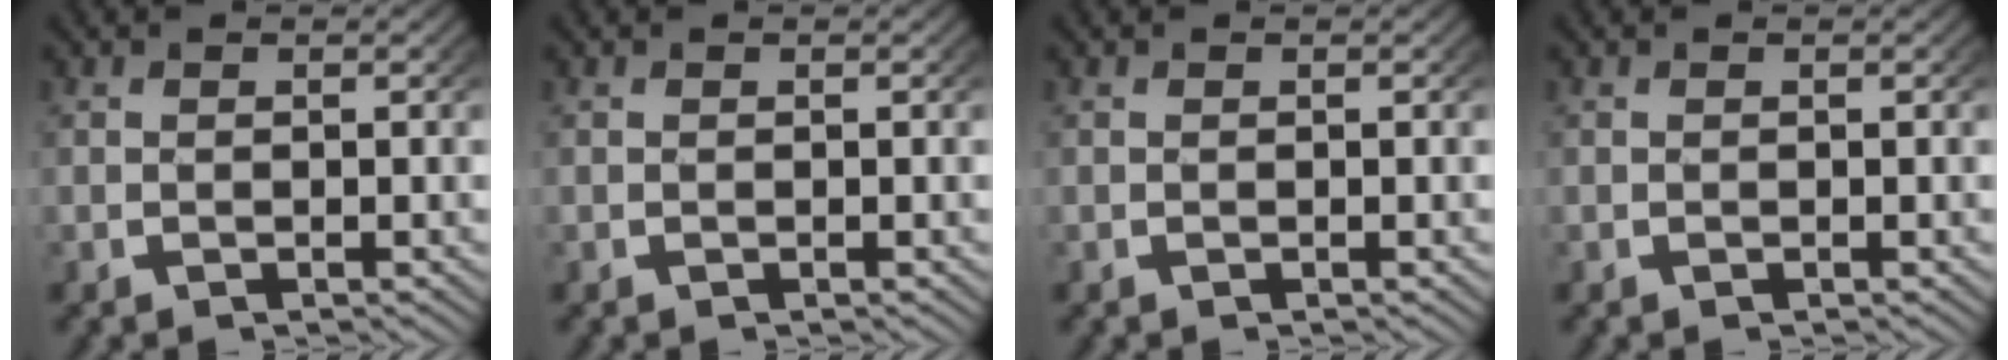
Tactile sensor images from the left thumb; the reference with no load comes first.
{"total": 0.0}
{"total": 0.0}
{"total": 0.0}